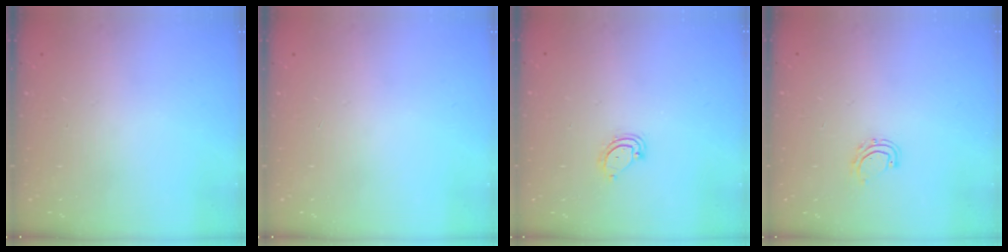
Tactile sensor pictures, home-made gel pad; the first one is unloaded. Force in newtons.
{"total": 0.0}
{"total": 5.3, "press": 5.3, "slide": 0.4}
{"total": 5.3, "press": 5.2, "slide": 1.0}